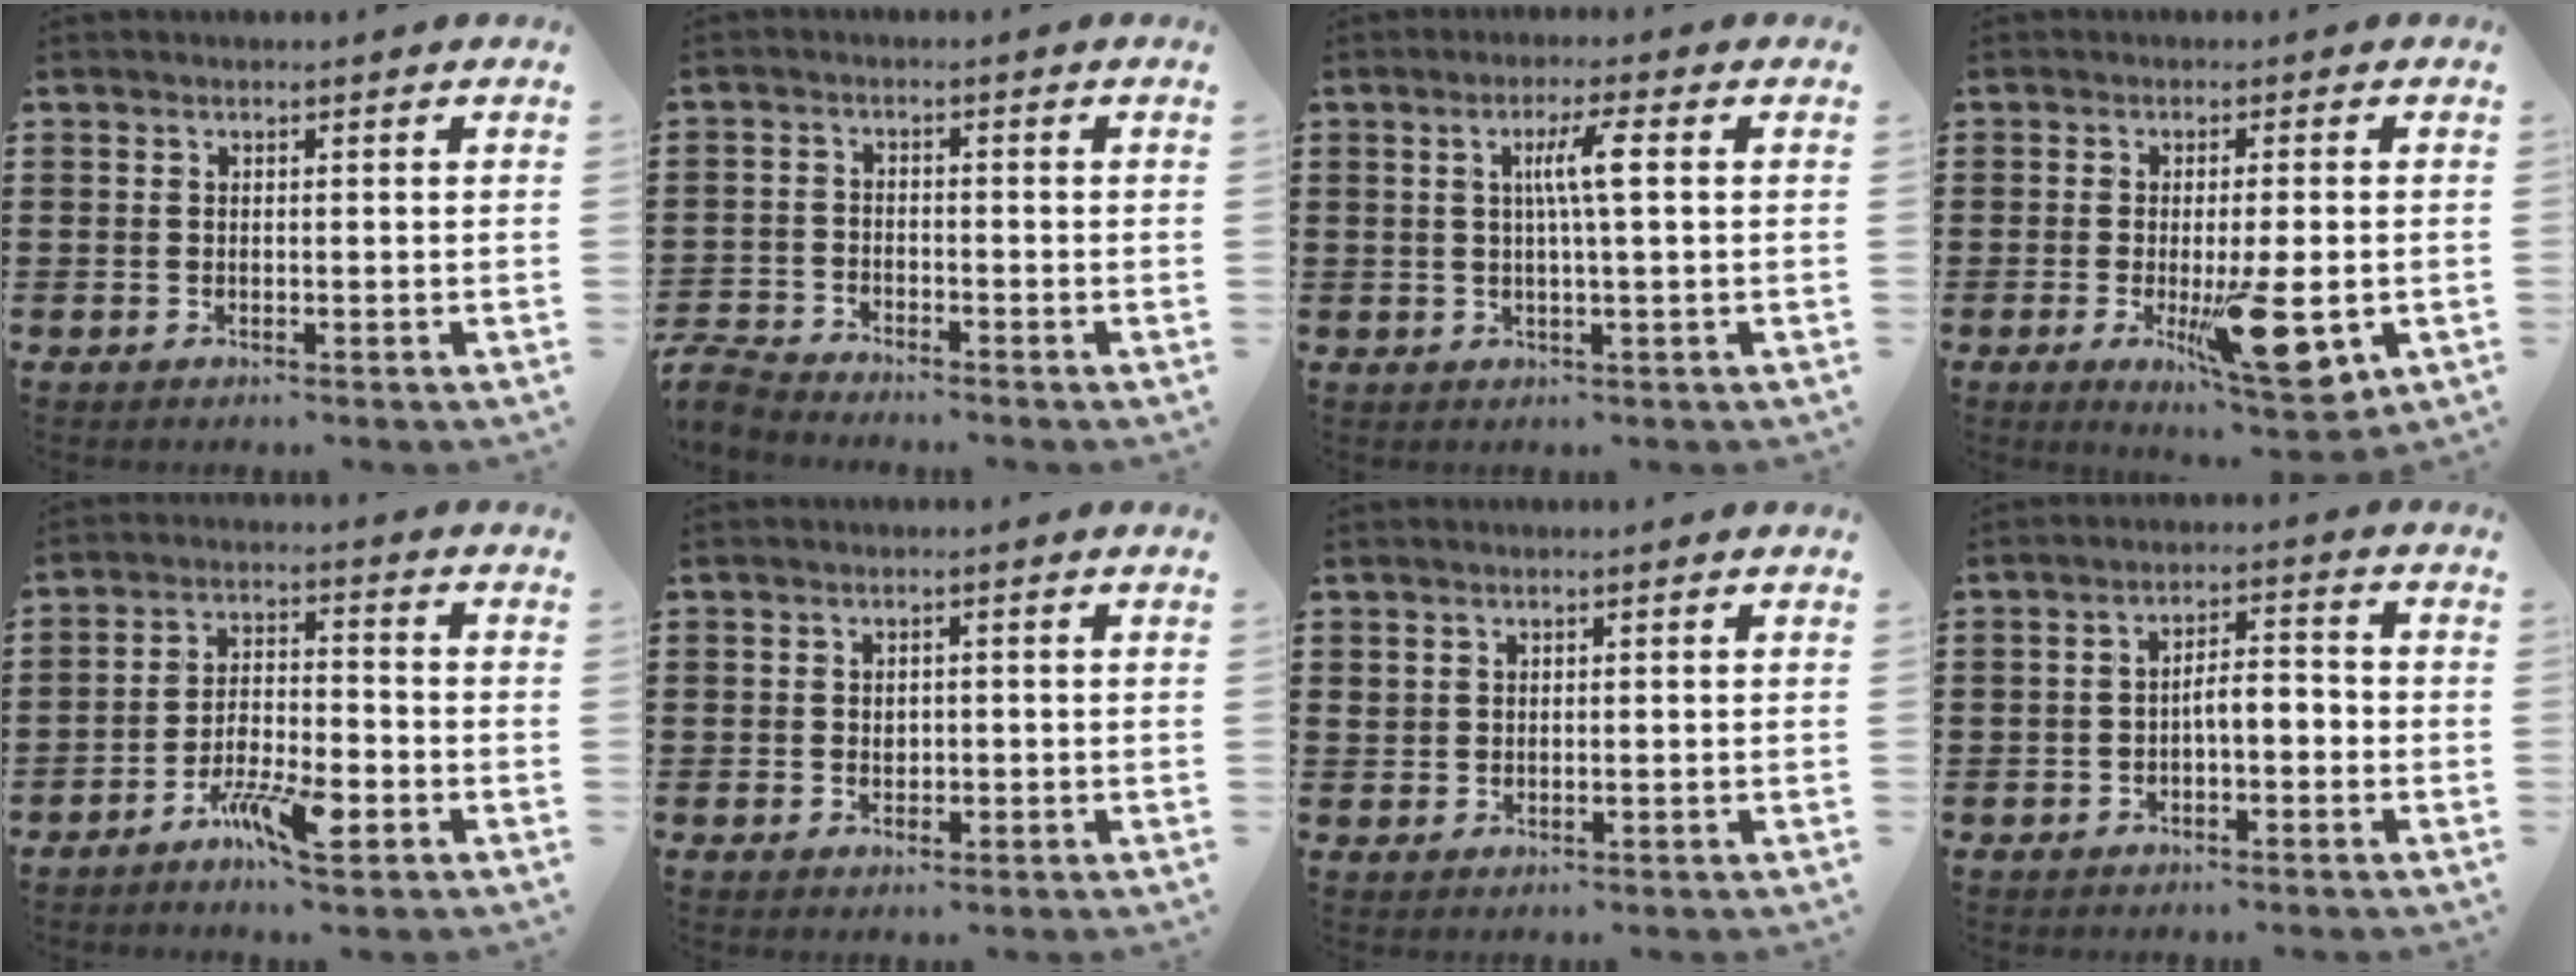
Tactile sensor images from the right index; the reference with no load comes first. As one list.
[{"total": 3.2, "force": [-3.1, 0.4, 0.1], "torque": [-0.021, -0.002, -0.071]}, {"total": 4.8, "force": [0.7, -0.1, 4.8], "torque": [-0.091, 0.000, 0.007]}, {"total": 11.0, "force": [-2.8, 2.9, 10.2], "torque": [-0.179, -0.018, -0.044]}, {"total": 7.3, "force": [-4.7, 1.8, 5.3], "torque": [-0.109, 0.003, -0.088]}, {"total": 0.7, "force": [-0.1, 0.5, 0.5], "torque": [-0.011, 0.001, -0.002]}, {"total": 0.8, "force": [0.5, 0.6, 0.3], "torque": [-0.008, 0.003, 0.009]}, {"total": 3.3, "force": [-1.3, 1.2, 2.7], "torque": [-0.051, 0.007, -0.028]}]